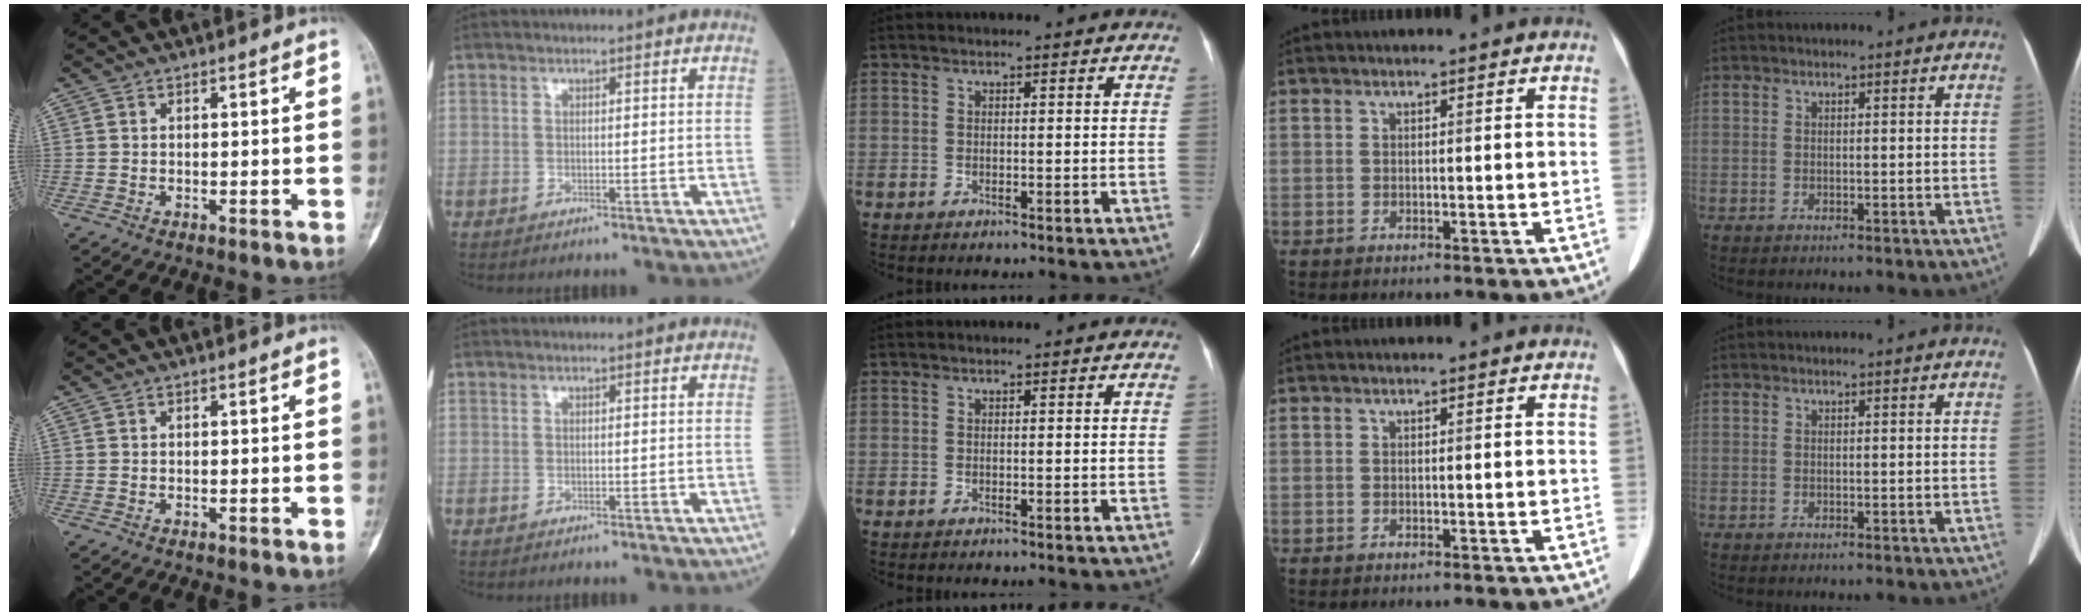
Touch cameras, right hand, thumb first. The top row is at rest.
{}